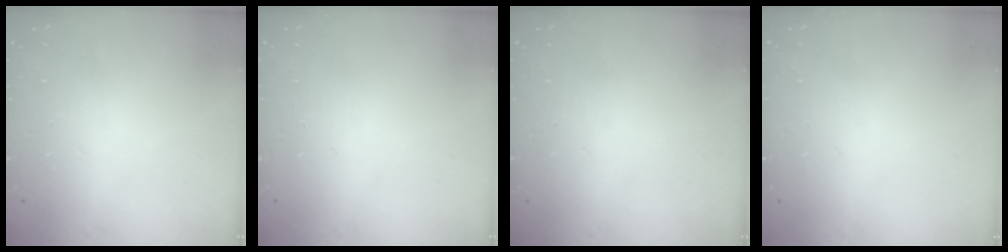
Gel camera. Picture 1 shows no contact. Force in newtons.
{"total": 0.0}
{"total": 0.0}
{"total": 0.0}